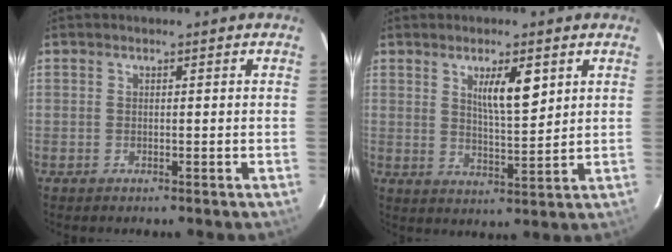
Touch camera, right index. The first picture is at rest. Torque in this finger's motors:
{"motor_torque": [0.14, 0.07, 0.15, 0.08]}